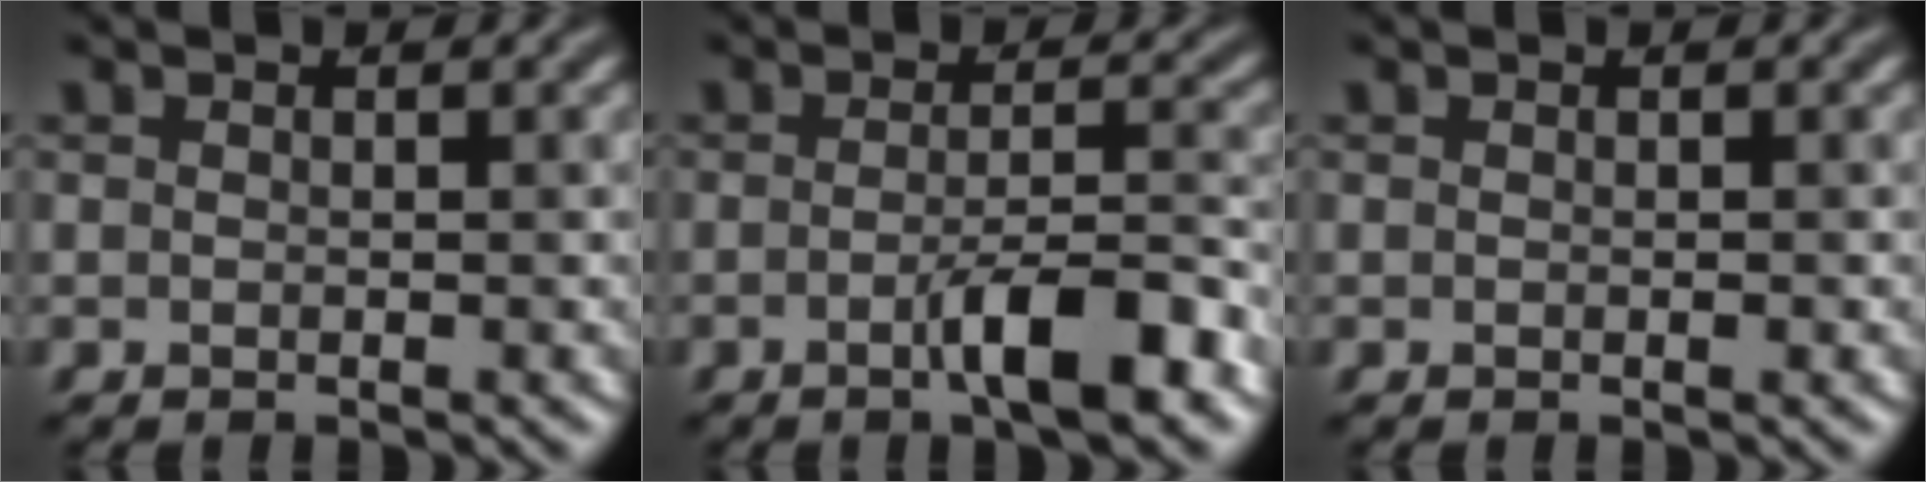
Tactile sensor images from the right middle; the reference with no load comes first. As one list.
[{"total": 4.9, "force": [-2.0, 0.9, 4.4], "torque": [-0.071, 0.006, -0.036]}, {"total": 0.0}]